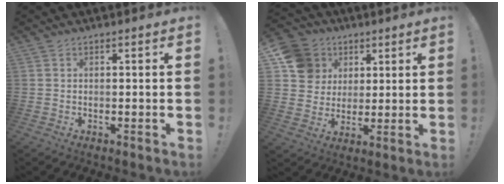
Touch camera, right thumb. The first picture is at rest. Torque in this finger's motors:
{"motor_torque": [-0.77, 0.85, 0.48, 0.22, 0.13]}